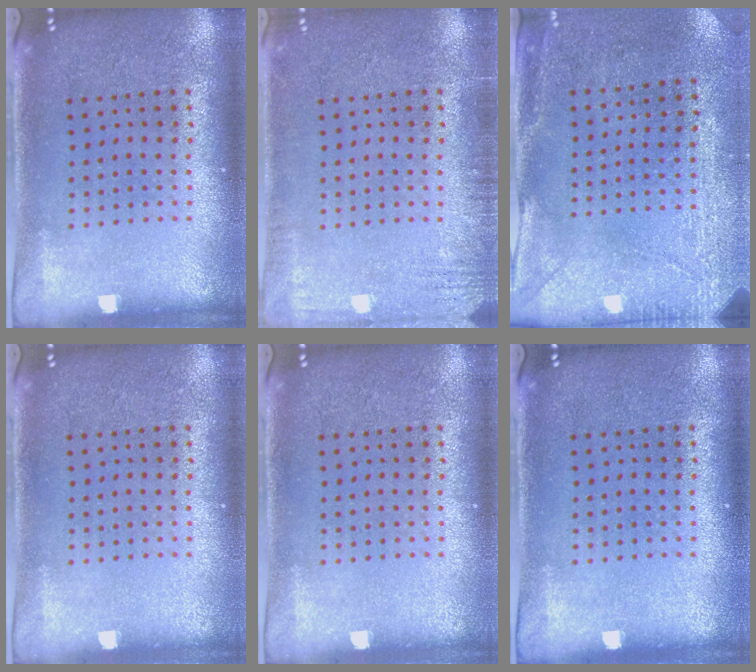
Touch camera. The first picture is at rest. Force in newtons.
{"total": 2.1, "press": 2.1, "slide": 0.2}
{"total": 2.9, "press": 2.5, "slide": 1.5}
{"total": 0.0}
{"total": 0.0}
{"total": 0.0}